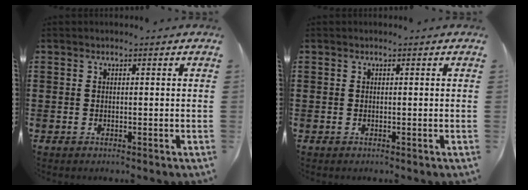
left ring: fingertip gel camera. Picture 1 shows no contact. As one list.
[{"total": 0.0}]